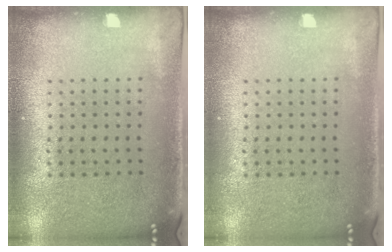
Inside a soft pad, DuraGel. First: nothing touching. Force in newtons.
{"total": 0.0}